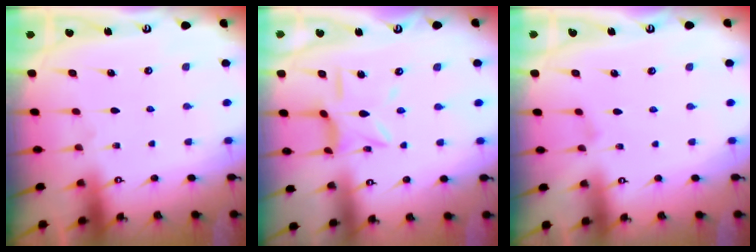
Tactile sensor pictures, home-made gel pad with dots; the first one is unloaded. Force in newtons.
{"total": 8.1, "press": 8.1, "slide": 0.6}
{"total": 0.7, "press": 0.6, "slide": 0.3}